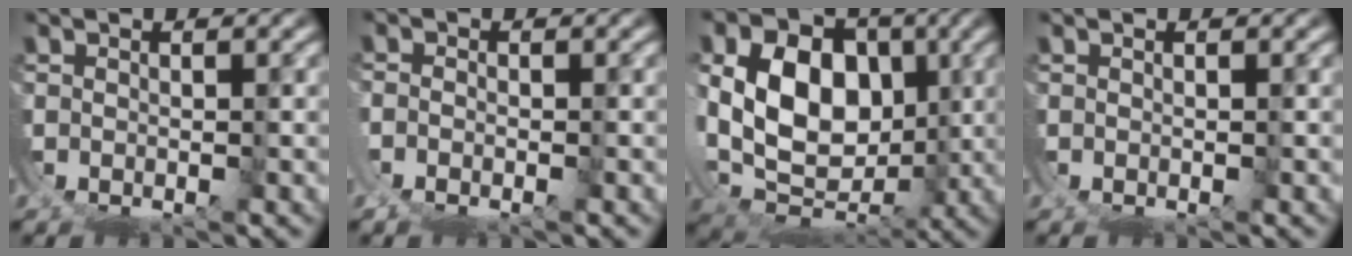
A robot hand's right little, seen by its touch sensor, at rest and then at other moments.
{"total": 1.6, "force": [-1.0, 1.0, 0.8], "torque": [-0.015, -0.007, -0.015]}
{"total": 9.5, "force": [2.0, 7.4, 5.6], "torque": [-0.121, -0.023, 0.042]}
{"total": 0.0}